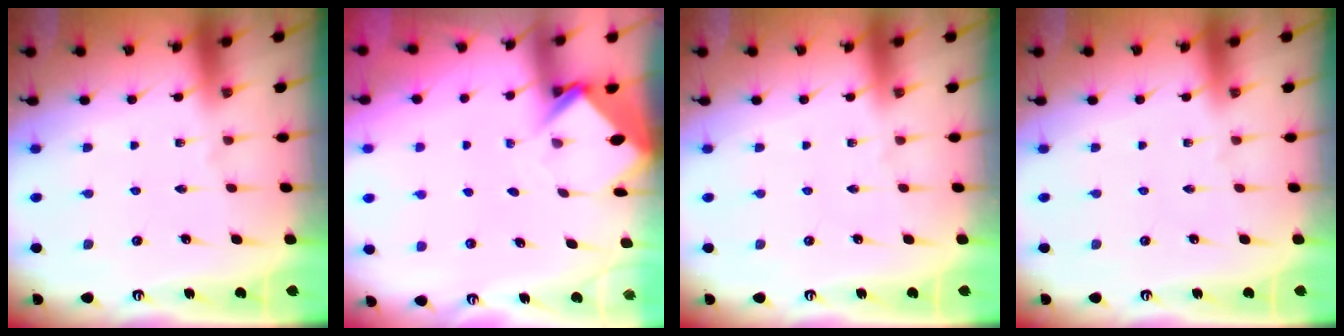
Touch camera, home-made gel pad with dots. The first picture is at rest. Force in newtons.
{"total": 3.7, "press": 3.7, "slide": 0.2}
{"total": 0.0}
{"total": 0.0}